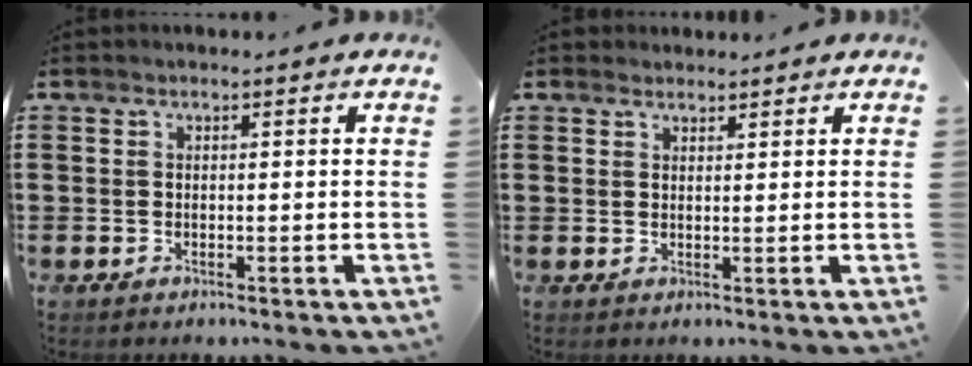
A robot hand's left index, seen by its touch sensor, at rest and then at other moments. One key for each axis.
{"total": 1.6, "fx": 1.5, "fy": 0.5, "fz": 0.1, "tx": -0.005, "ty": 0.003, "tz": 0.031}